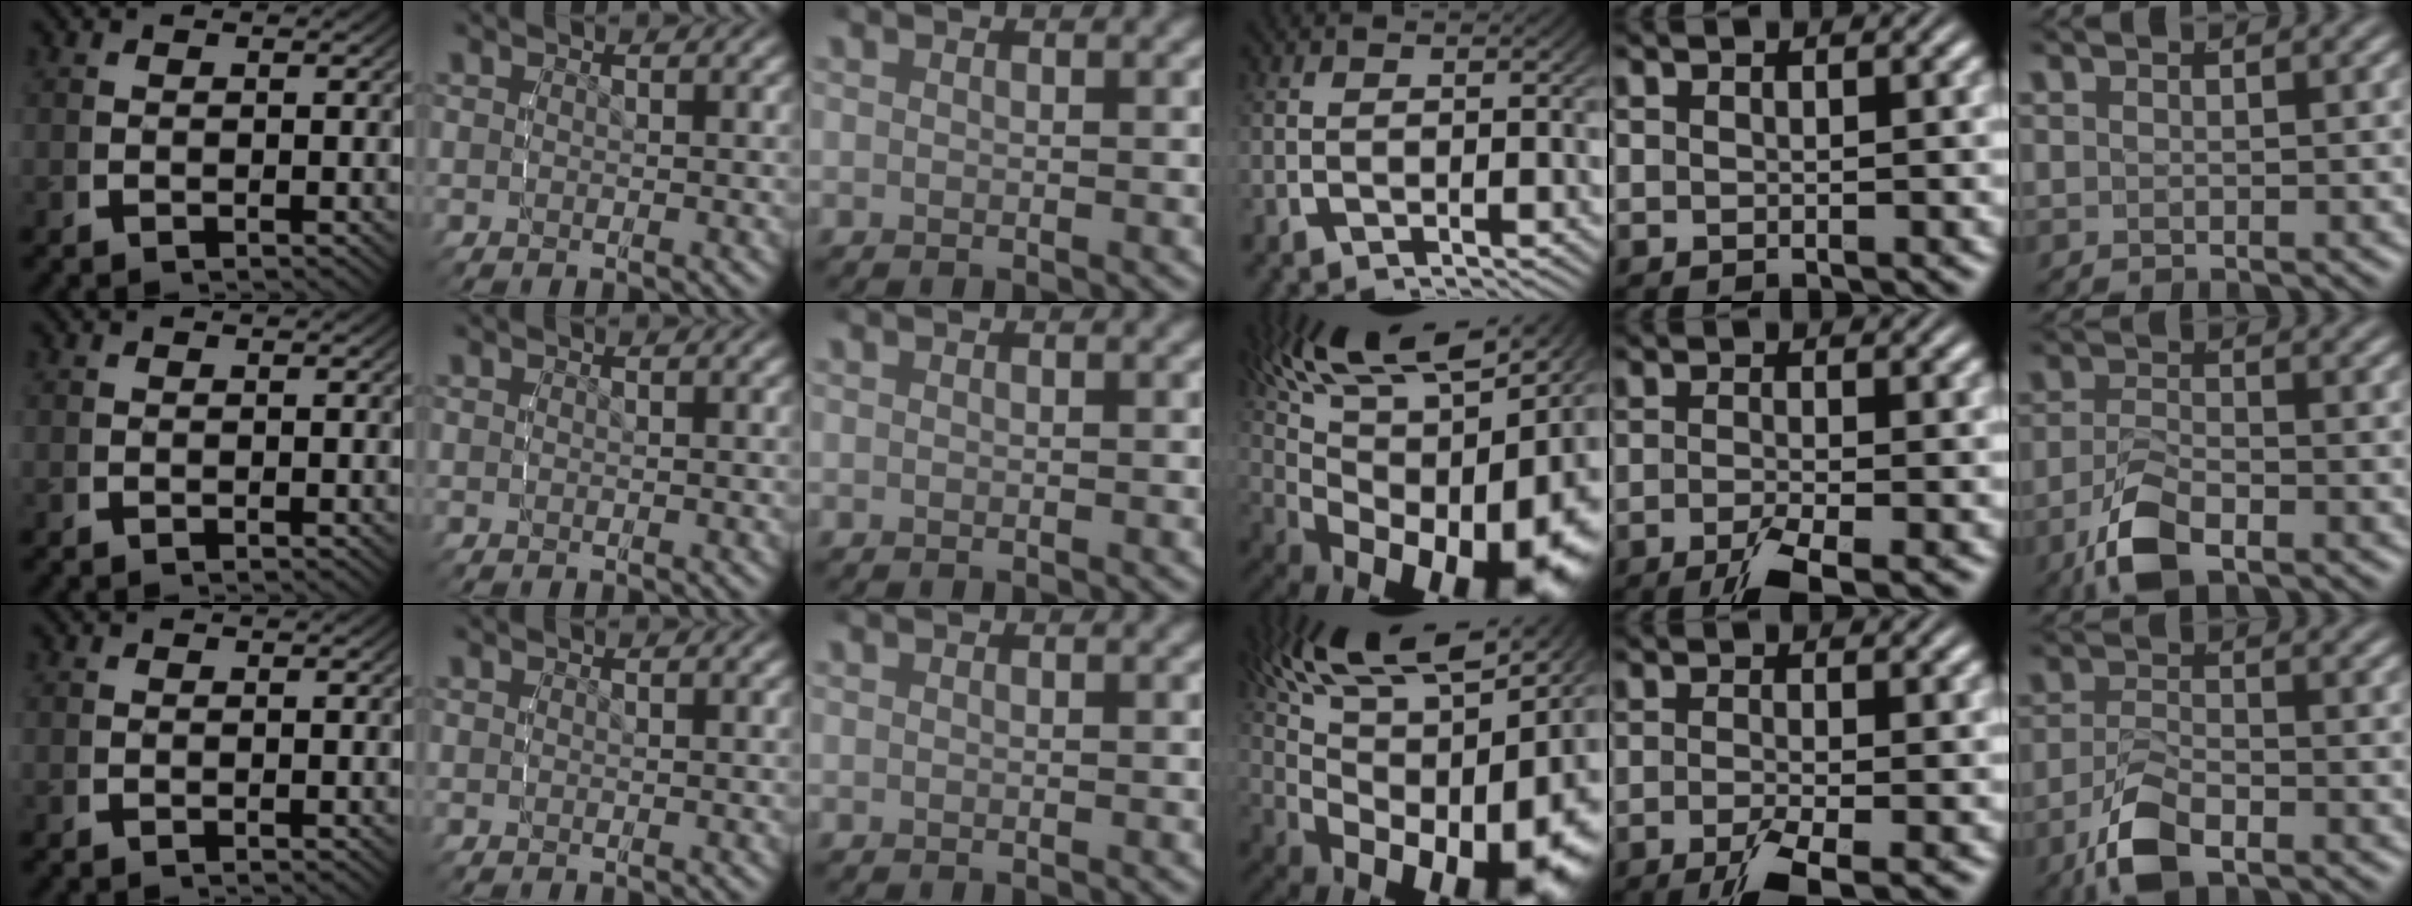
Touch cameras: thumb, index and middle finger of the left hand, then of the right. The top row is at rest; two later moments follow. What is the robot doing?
{"motion": "lift_and_place", "object": "glasses"}